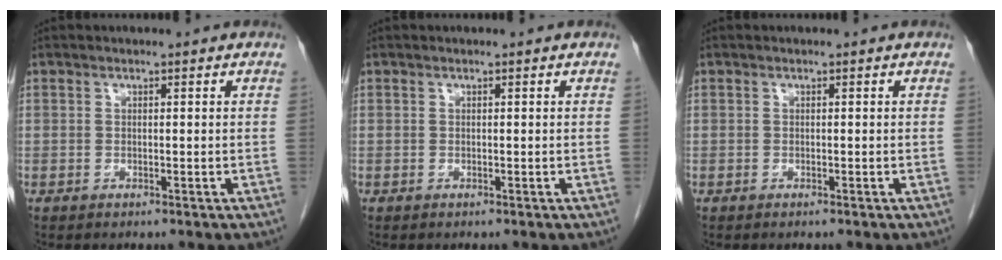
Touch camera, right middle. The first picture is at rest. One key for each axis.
{"total": 0.0}
{"total": 0.0}